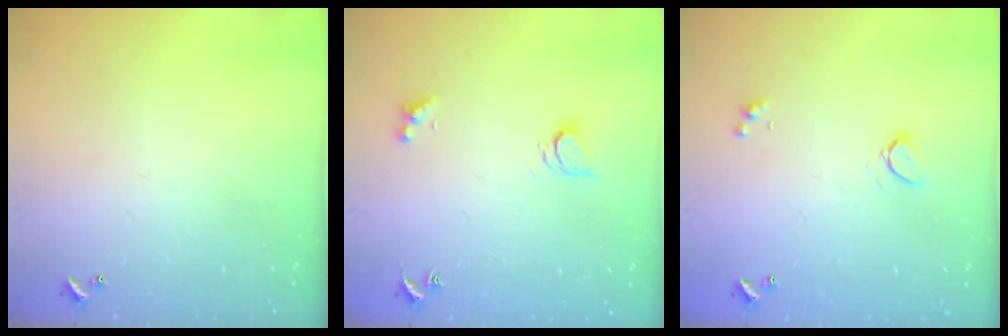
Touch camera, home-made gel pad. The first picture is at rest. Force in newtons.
{"total": 1.5, "press": 1.4, "slide": 0.4}
{"total": 0.6, "press": 0.6, "slide": 0.2}